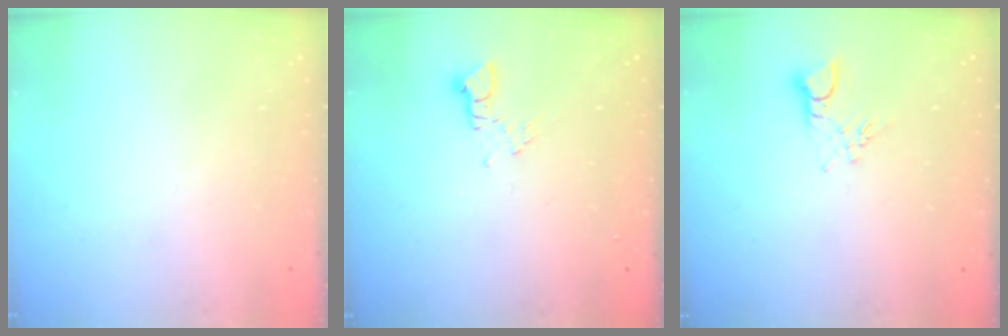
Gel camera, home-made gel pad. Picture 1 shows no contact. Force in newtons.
{"total": 2.5, "press": 2.5, "slide": 0.3}
{"total": 2.6, "press": 2.6, "slide": 0.4}